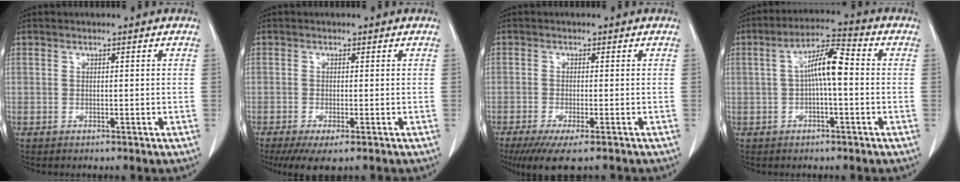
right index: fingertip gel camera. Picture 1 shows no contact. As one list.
[{"total": 5.0, "force": [-3.3, 1.2, 3.6], "torque": [-0.055, -0.013, -0.049]}, {"total": 7.7, "force": [-5.7, 1.3, 5.0], "torque": [-0.070, -0.017, -0.088]}, {"total": 7.1, "force": [0.1, 1.4, 7.0], "torque": [-0.130, 0.023, -0.003]}]